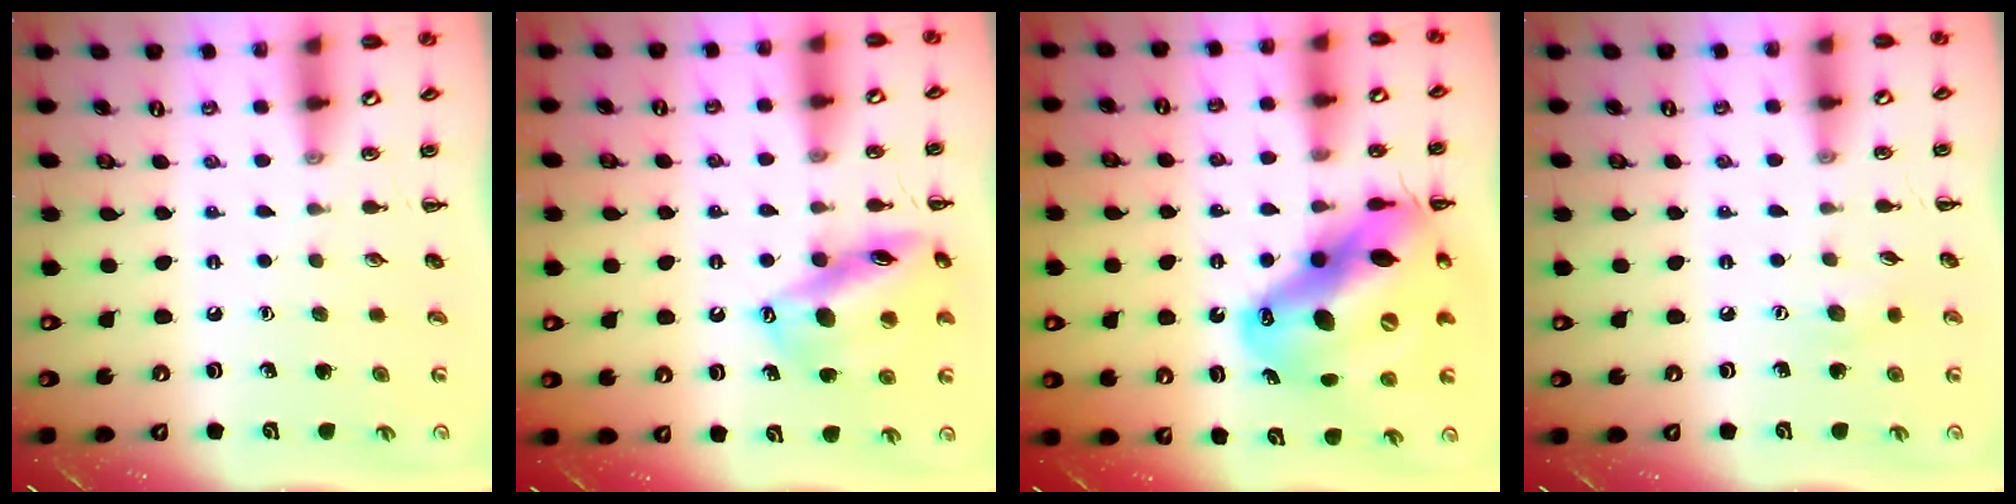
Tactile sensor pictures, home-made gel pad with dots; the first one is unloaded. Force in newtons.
{"total": 16.3, "press": 16.1, "slide": 2.9}
{"total": 22.3, "press": 21.4, "slide": 6.3}
{"total": 5.4, "press": 5.2, "slide": 1.3}